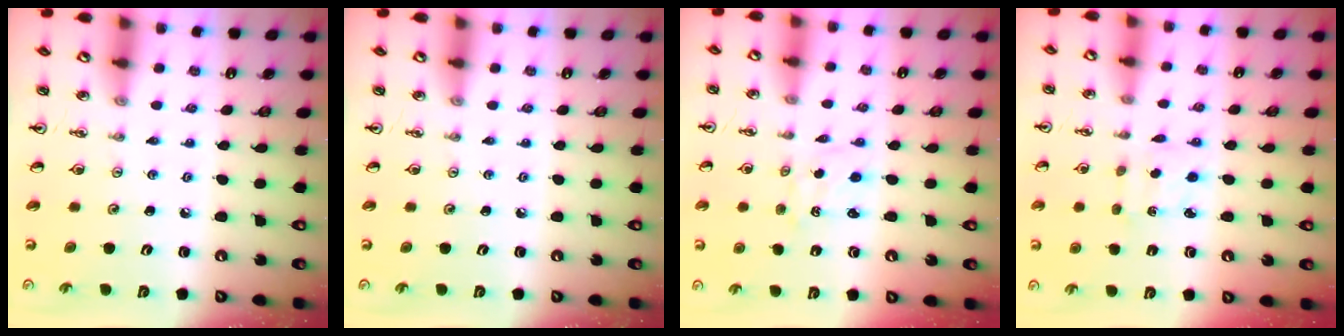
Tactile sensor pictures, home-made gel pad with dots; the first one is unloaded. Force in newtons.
{"total": 0.0}
{"total": 1.1, "press": 0.9, "slide": 0.6}
{"total": 1.9, "press": 1.7, "slide": 0.8}